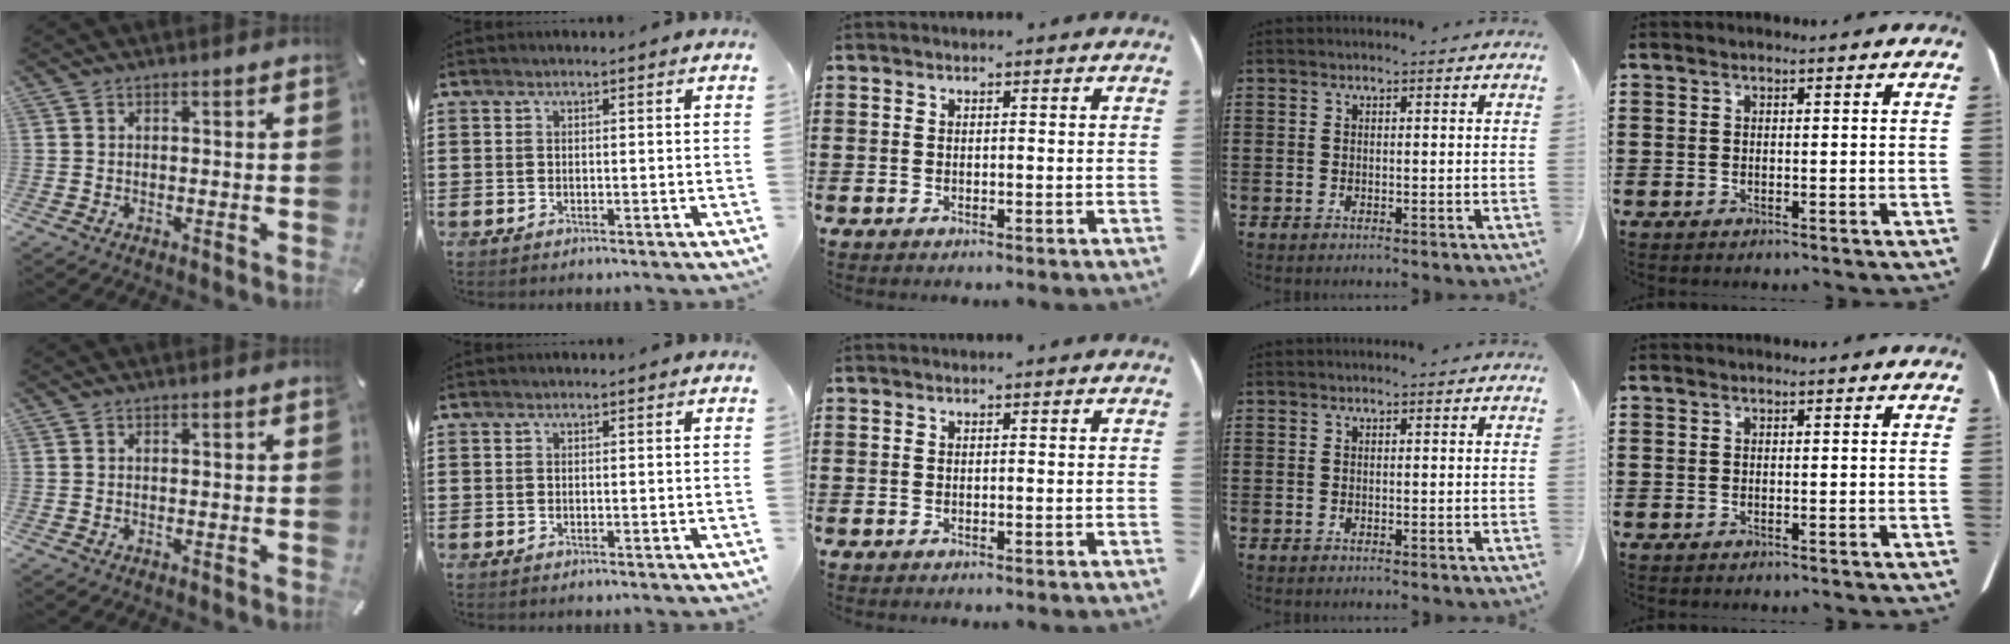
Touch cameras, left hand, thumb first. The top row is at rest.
{}